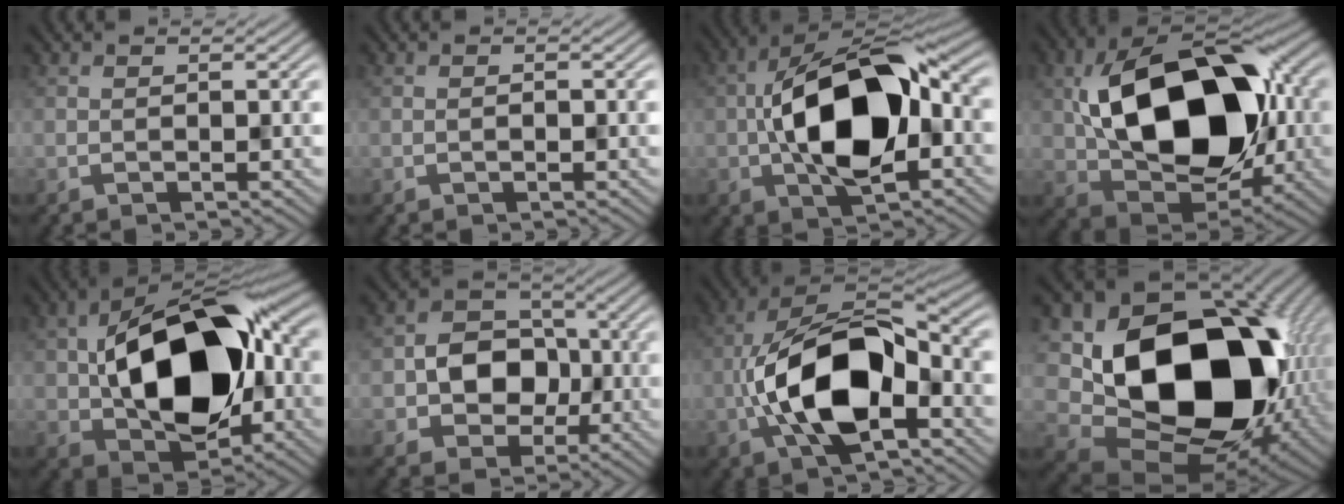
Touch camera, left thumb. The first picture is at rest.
{"total": 0.0}
{"total": 14.3, "force": [-0.7, 8.0, 11.8], "torque": [-0.215, 0.006, -0.019]}
{"total": 17.5, "force": [1.5, 11.8, 12.8], "torque": [-0.228, 0.001, 0.043]}
{"total": 16.3, "force": [0.2, 10.8, 12.3], "torque": [-0.209, 0.012, 0.006]}
{"total": 6.9, "force": [-1.1, 5.9, 3.5], "torque": [-0.054, 0.004, -0.032]}
{"total": 13.8, "force": [-3.4, 7.2, 11.2], "torque": [-0.205, -0.002, -0.075]}
{"total": 18.6, "force": [1.2, 14.1, 12.1], "torque": [-0.218, -0.053, 0.059]}